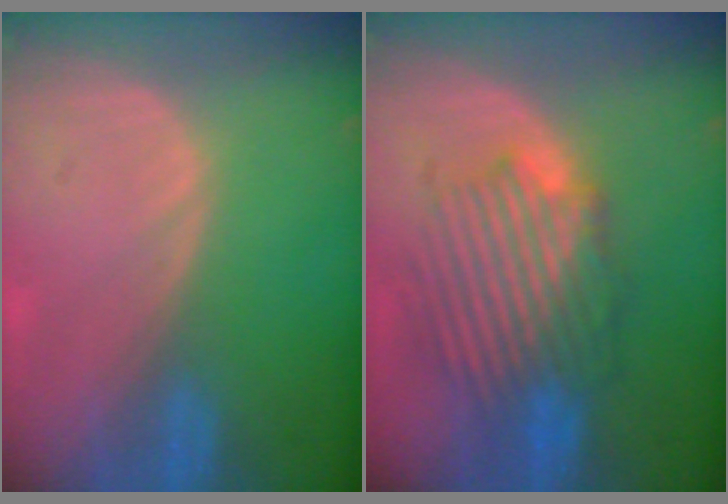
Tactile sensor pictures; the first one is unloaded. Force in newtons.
{"total": 8.7, "press": 8.6, "slide": 1.6}